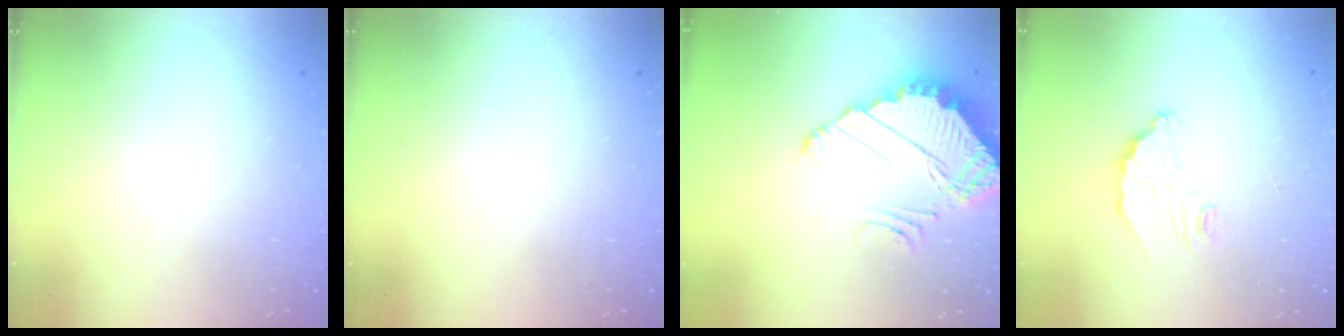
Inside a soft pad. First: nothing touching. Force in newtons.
{"total": 0.0}
{"total": 3.9, "press": 3.9, "slide": 0.3}
{"total": 5.8, "press": 5.8, "slide": 0.3}